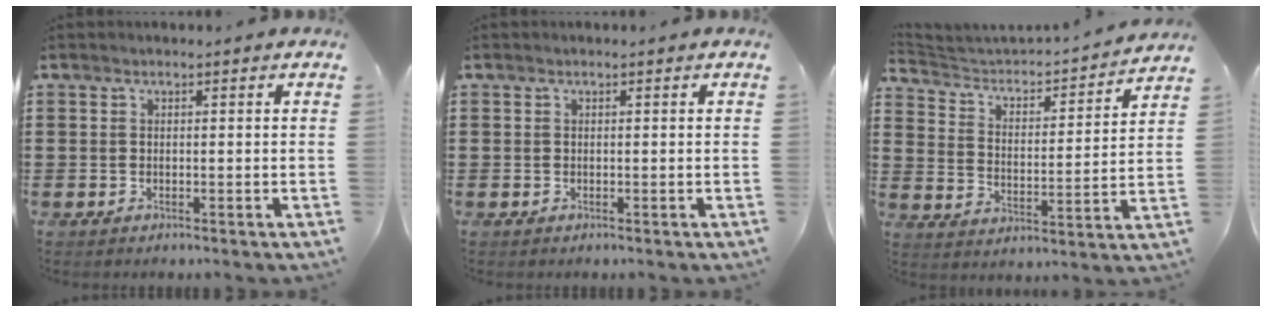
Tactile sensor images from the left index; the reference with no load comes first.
{"total": 0.0}
{"total": 2.6, "force": [2.5, 0.6, 0.5], "torque": [-0.032, -0.033, 0.031]}